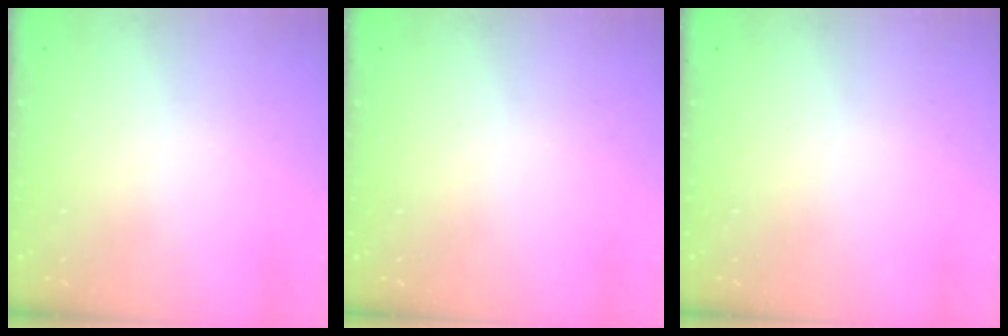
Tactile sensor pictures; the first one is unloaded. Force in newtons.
{"total": 0.0}
{"total": 0.0}